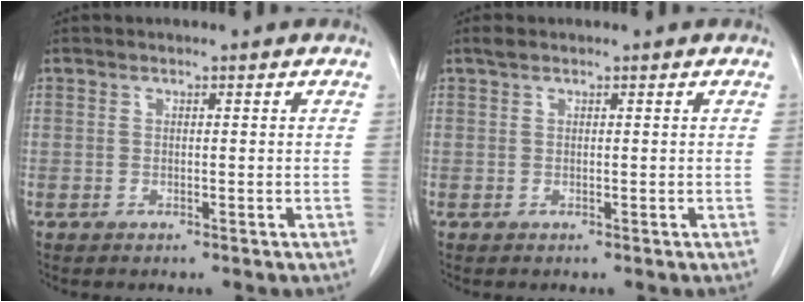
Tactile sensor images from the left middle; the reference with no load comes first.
{"total": 0.8, "force": [0.6, 0.2, 0.4], "torque": [-0.012, 0.013, 0.013]}